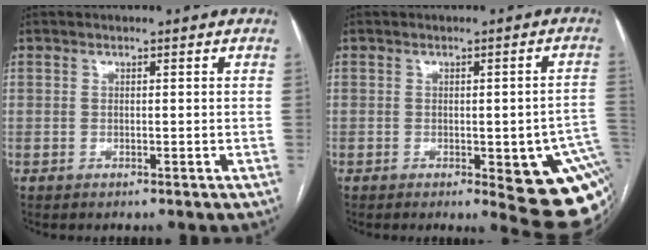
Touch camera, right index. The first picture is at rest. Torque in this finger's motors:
{"motor_torque": [1.48, -0.66, 0.67, 0.10]}